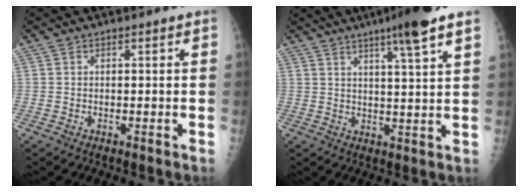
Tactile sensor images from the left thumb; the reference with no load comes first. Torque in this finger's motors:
{"motor_torque": [1.27, 0.93, 0.67, -0.49, 0.15]}